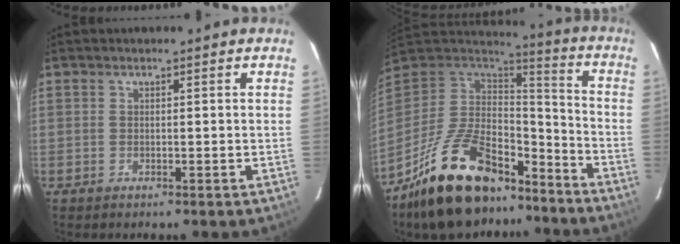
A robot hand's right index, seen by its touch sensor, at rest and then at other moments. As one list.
[{"total": 25.5, "force": [-17.5, 11.3, 14.6], "torque": [-0.282, 0.002, -0.270]}]